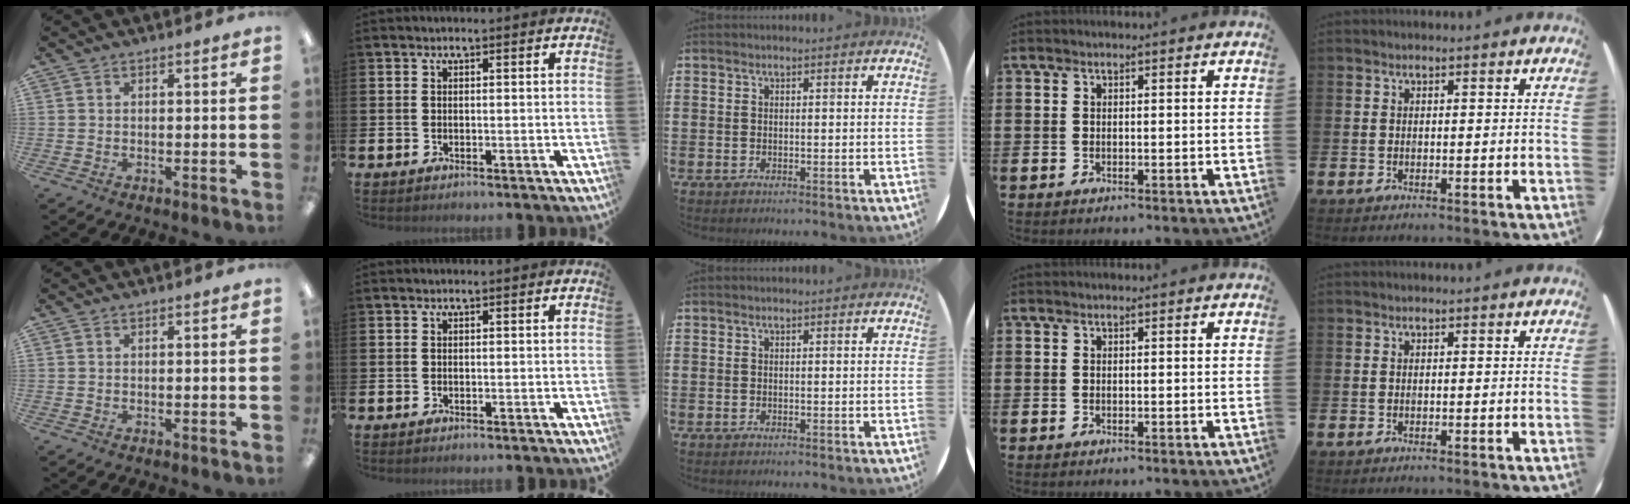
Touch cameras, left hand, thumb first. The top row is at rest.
{}